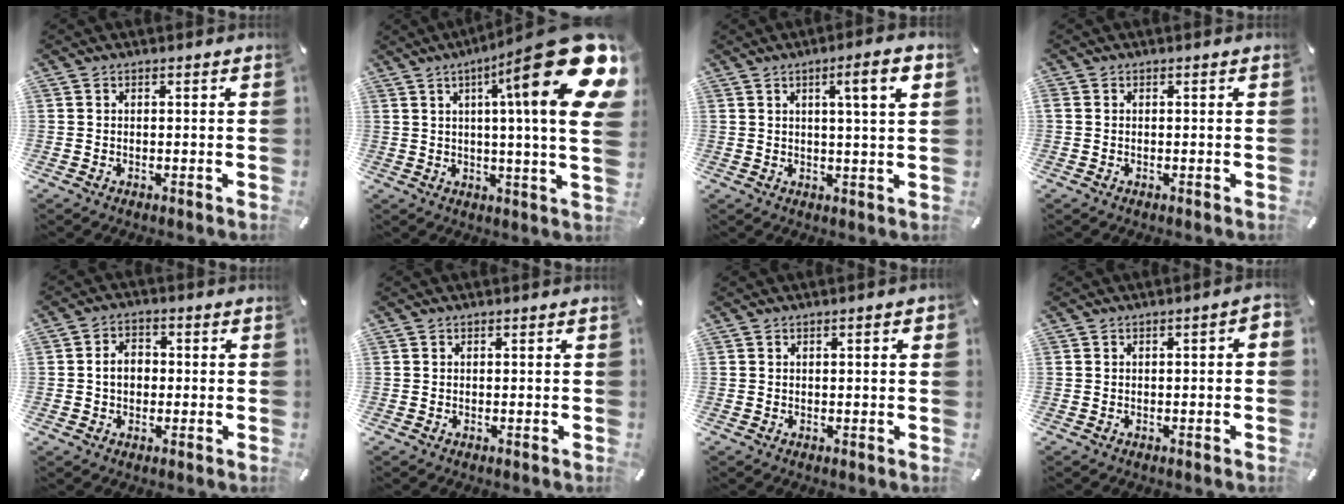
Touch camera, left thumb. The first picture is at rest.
{"total": 28.7, "force": [10.5, 3.9, 26.5], "torque": [-0.384, -0.086, 0.162]}
{"total": 8.1, "force": [3.1, 0.6, 7.5], "torque": [-0.118, -0.006, 0.041]}
{"total": 0.0}
{"total": 4.9, "force": [-0.5, 3.8, 3.0], "torque": [-0.056, 0.005, -0.014]}
{"total": 0.0}
{"total": 1.9, "force": [0.4, 0.3, 1.8], "torque": [-0.025, -0.001, 0.003]}
{"total": 2.0, "force": [-0.6, 0.7, 1.8], "torque": [-0.030, 0.005, -0.012]}